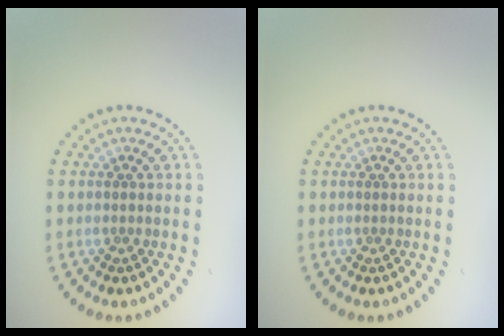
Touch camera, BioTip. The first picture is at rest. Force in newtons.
{"total": 0.0}